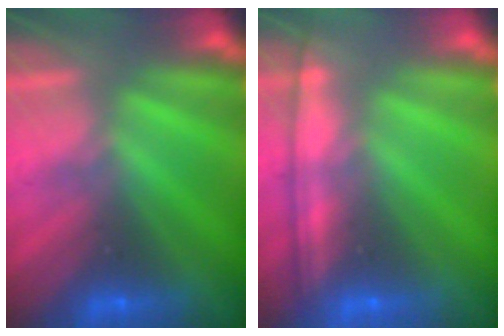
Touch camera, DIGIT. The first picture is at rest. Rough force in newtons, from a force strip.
{"total": 1.1}